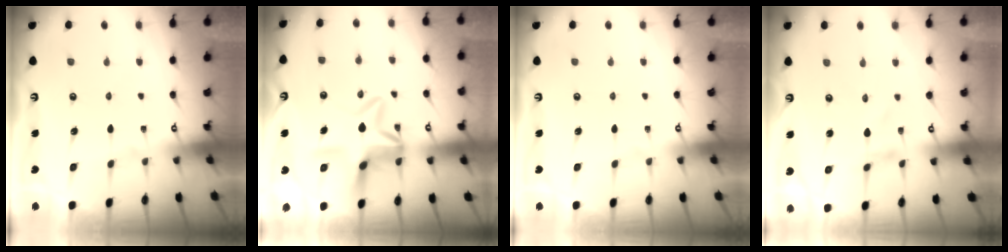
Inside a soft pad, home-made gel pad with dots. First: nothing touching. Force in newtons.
{"total": 8.2, "press": 7.8, "slide": 2.3}
{"total": 0.0}
{"total": 1.1, "press": 1.1, "slide": 0.1}